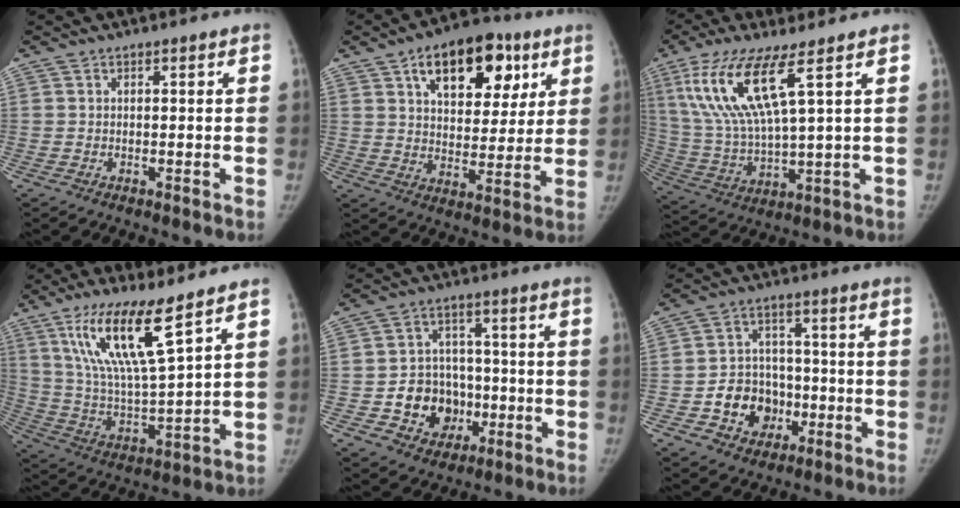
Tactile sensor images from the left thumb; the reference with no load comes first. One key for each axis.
{"total": 18.6, "fx": 8.7, "fy": 10.6, "fz": 12.6, "tx": -0.134, "ty": -0.014, "tz": 0.132}
{"total": 14.9, "fx": 6.8, "fy": 2.8, "fz": 12.9, "tx": -0.289, "ty": -0.031, "tz": 0.142}
{"total": 16.1, "fx": 9.4, "fy": 2.5, "fz": 12.8, "tx": -0.244, "ty": -0.052, "tz": 0.190}
{"total": 11.0, "fx": -3.0, "fy": 9.4, "fz": 4.9, "tx": -0.025, "ty": 0.026, "tz": -0.042}
{"total": 10.1, "fx": -3.2, "fy": 8.6, "fz": 4.3, "tx": -0.025, "ty": 0.030, "tz": -0.049}